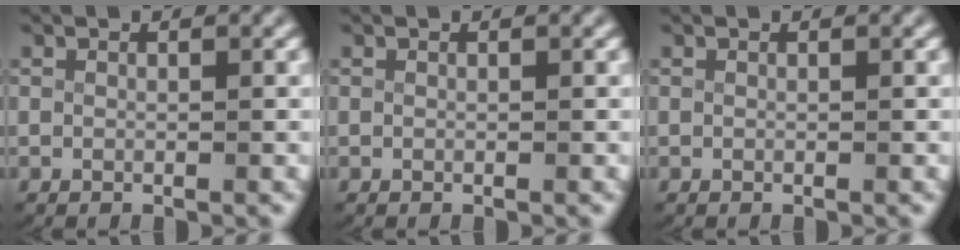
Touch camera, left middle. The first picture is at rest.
{"total": 0.0}
{"total": 0.0}